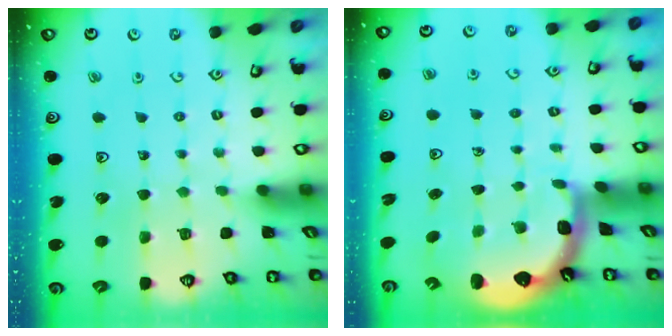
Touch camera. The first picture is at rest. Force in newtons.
{"total": 2.7, "press": 1.5, "slide": 2.3}